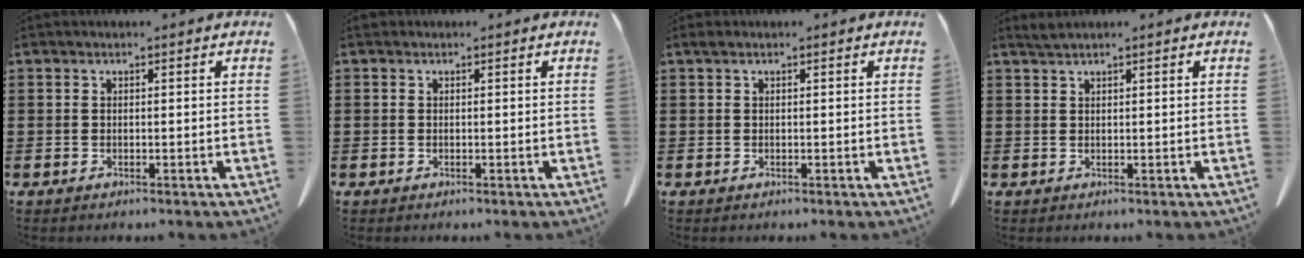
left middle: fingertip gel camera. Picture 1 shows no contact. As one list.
[{"total": 0.6, "force": [0.2, 0.6, 0.1], "torque": [-0.005, 0.004, 0.003]}, {"total": 0.5, "force": [0.3, 0.3, 0.3], "torque": [-0.010, 0.000, 0.006]}, {"total": 1.2, "force": [1.0, 0.0, 0.6], "torque": [-0.015, -0.002, 0.019]}]